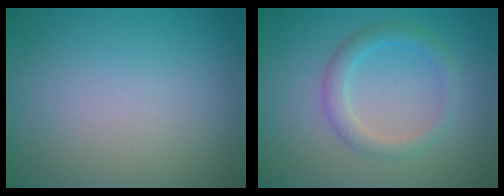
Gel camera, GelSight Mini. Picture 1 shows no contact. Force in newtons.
{"total": 2.6, "press": 2.6, "slide": 0.1}